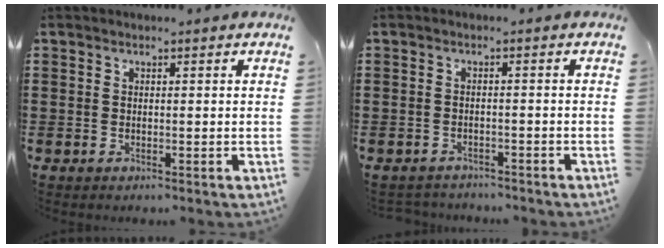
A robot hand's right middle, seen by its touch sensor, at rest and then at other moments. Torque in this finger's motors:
{"motor_torque": [0.22, 0.22, -0.07, -0.01]}